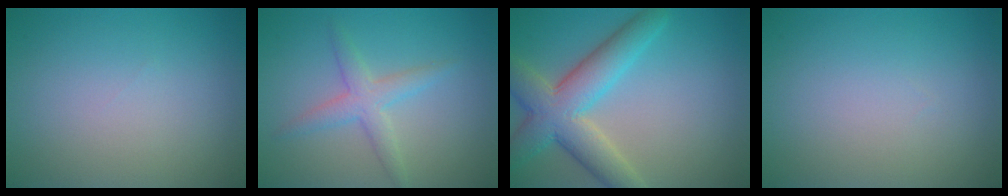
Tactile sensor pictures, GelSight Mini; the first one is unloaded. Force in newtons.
{"total": 2.7, "press": 2.7, "slide": 0.0}
{"total": 7.1, "press": 7.0, "slide": 0.4}
{"total": 0.0}